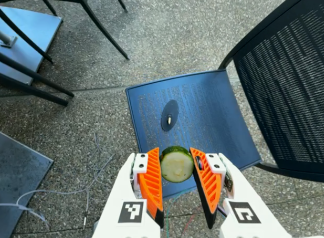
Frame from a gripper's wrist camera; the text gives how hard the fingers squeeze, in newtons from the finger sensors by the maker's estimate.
{"total": 10.2, "left": 9.7, "right": 10.7}